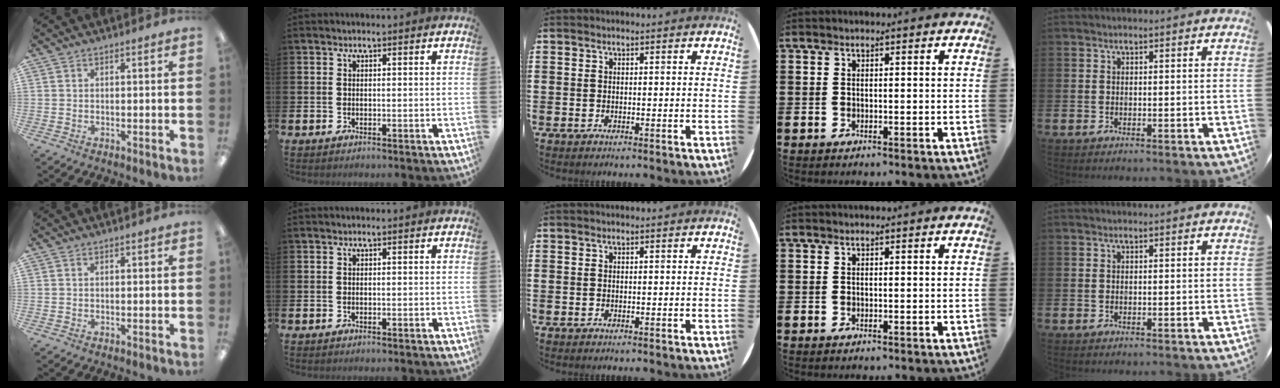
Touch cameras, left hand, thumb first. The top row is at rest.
{}